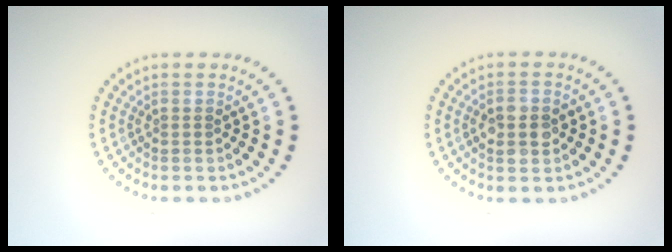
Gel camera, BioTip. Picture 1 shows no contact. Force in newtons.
{"total": 3.3, "press": 3.3, "slide": 0.0}